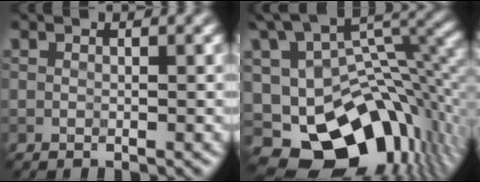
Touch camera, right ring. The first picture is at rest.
{"total": 15.4, "force": [-4.5, 10.0, 10.8], "torque": [-0.170, -0.016, -0.034]}